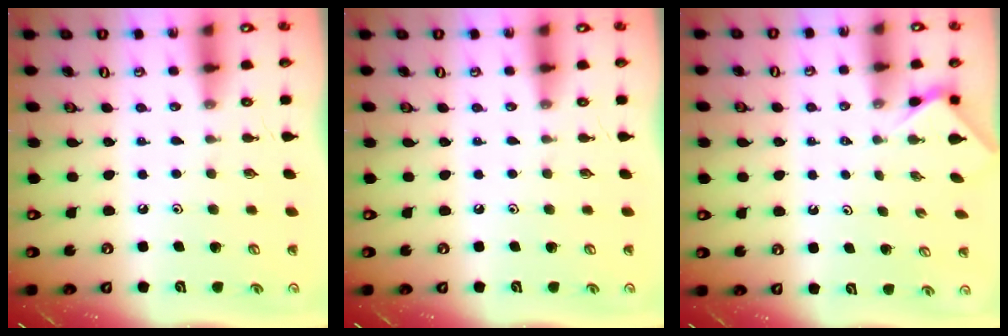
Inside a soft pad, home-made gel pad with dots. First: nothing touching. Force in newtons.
{"total": 0.0}
{"total": 1.9, "press": 1.9, "slide": 0.3}